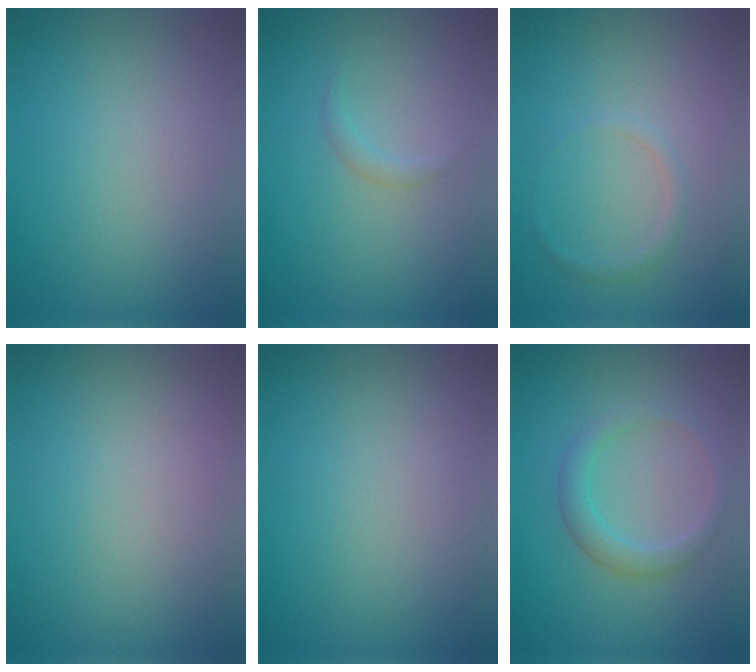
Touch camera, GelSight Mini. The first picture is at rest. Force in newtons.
{"total": 0.9, "press": 0.9, "slide": 0.1}
{"total": 0.9, "press": 0.9, "slide": 0.1}
{"total": 0.0}
{"total": 0.0}
{"total": 2.4, "press": 2.4, "slide": 0.1}